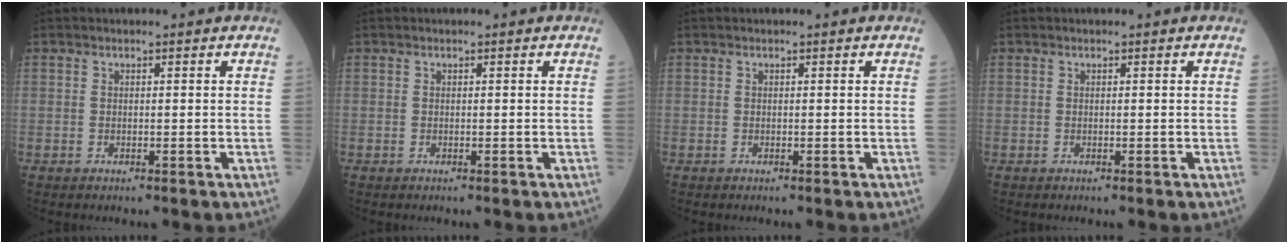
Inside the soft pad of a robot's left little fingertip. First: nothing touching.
{"total": 0.0}
{"total": 0.0}
{"total": 0.0}